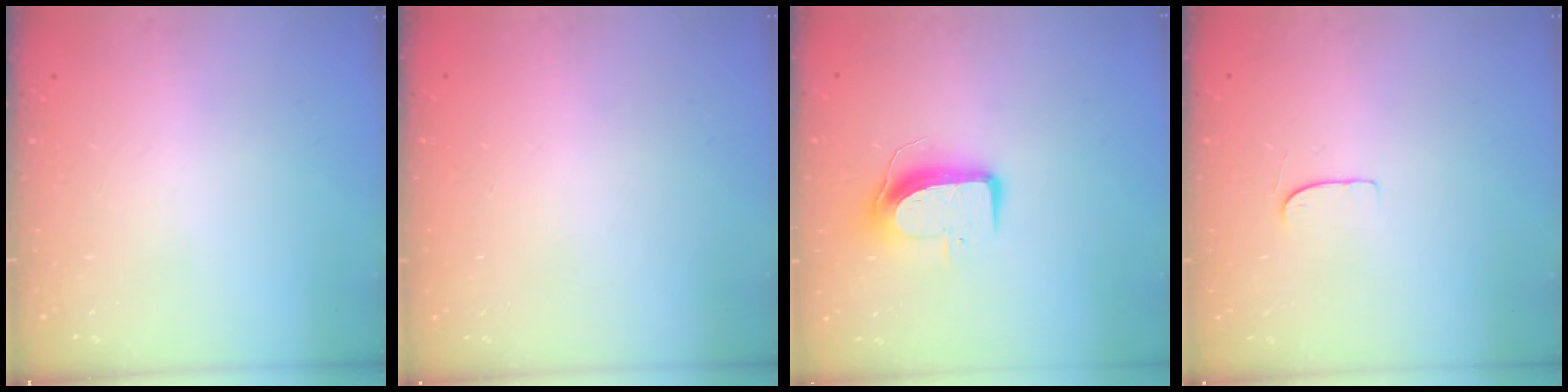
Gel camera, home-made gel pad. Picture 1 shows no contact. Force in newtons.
{"total": 0.0}
{"total": 9.0, "press": 9.0, "slide": 0.6}
{"total": 5.1, "press": 5.1, "slide": 0.4}